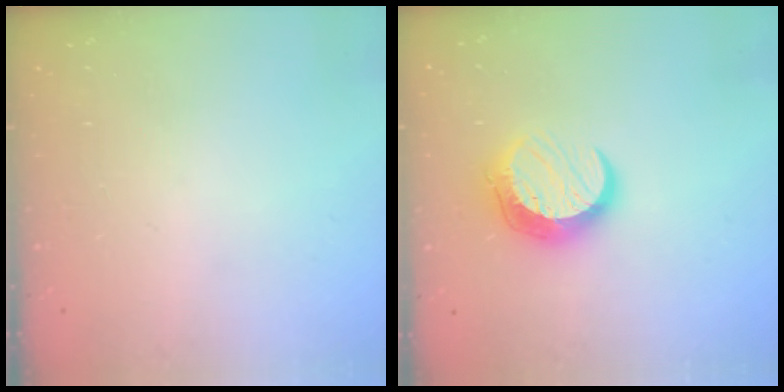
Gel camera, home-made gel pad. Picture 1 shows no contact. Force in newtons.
{"total": 11.4, "press": 11.4, "slide": 0.5}